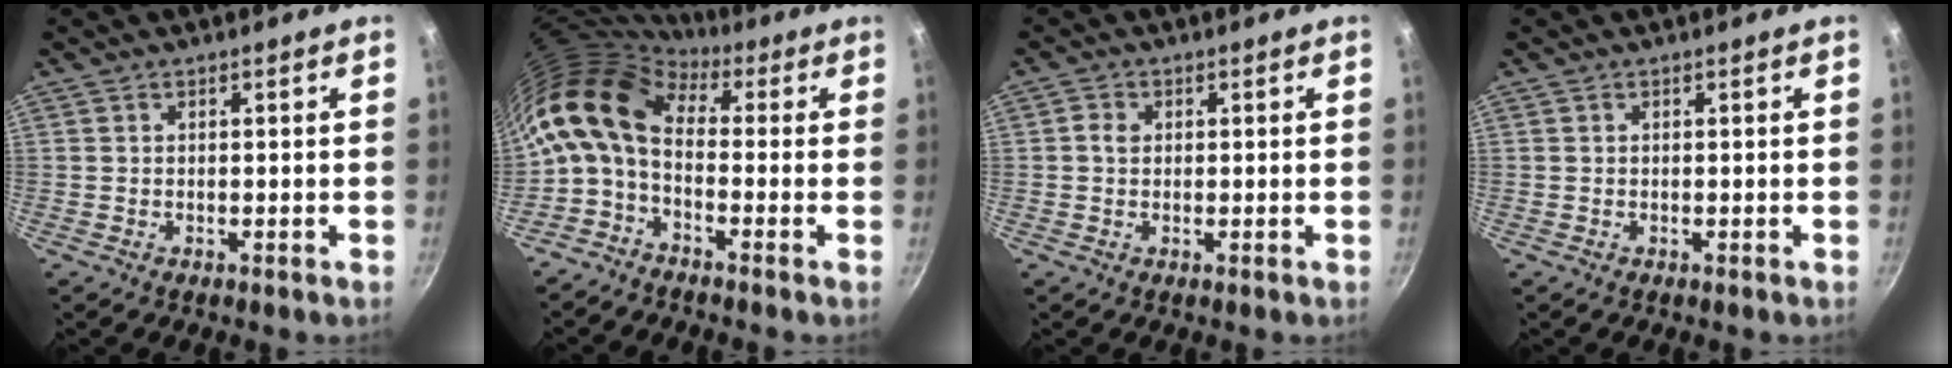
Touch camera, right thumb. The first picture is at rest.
{"total": 11.3, "force": [0.8, 6.7, 9.0], "torque": [-0.170, 0.023, -0.005]}
{"total": 2.1, "force": [0.3, 1.7, 1.2], "torque": [-0.017, 0.005, 0.002]}
{"total": 0.0}